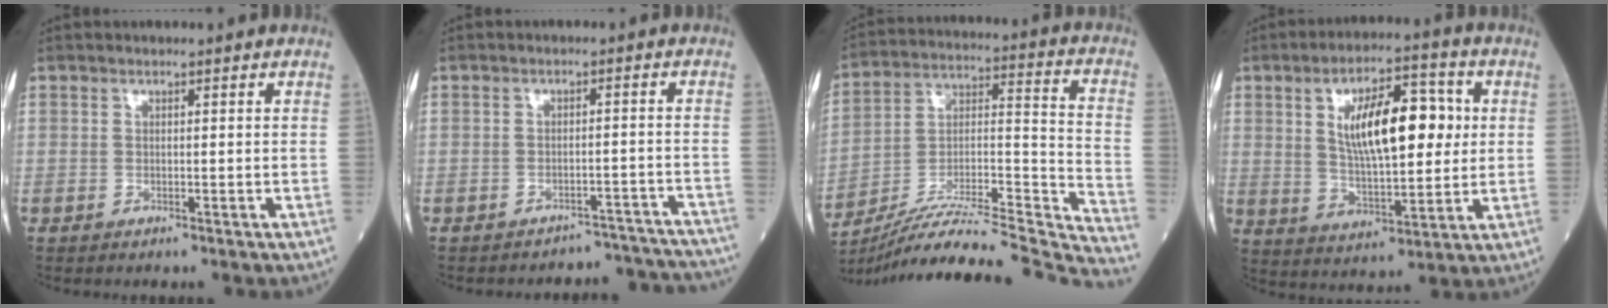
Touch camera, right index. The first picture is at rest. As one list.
[{"total": 9.9, "force": [-9.8, 1.4, -1.1], "torque": [0.031, 0.037, -0.104]}, {"total": 29.6, "force": [-27.6, -0.5, 10.8], "torque": [-0.135, -0.012, -0.417]}, {"total": 13.7, "force": [2.9, 4.7, 12.5], "torque": [-0.214, 0.016, 0.051]}]